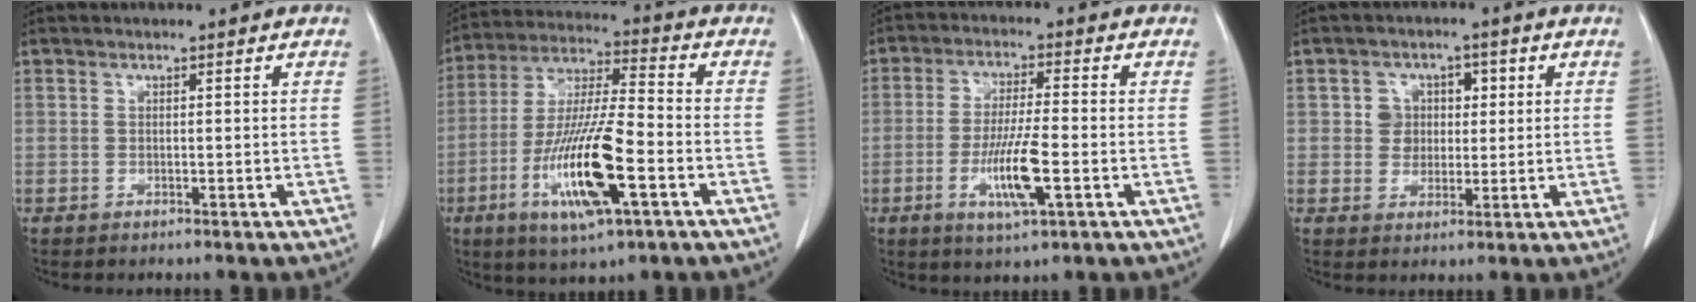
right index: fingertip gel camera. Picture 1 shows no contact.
{"total": 16.0, "force": [-5.6, 2.4, 14.8], "torque": [-0.296, -0.016, -0.099]}
{"total": 8.7, "force": [-2.7, 0.9, 8.3], "torque": [-0.158, -0.012, -0.048]}
{"total": 4.7, "force": [0.9, 4.3, 1.5], "torque": [-0.015, 0.017, 0.015]}